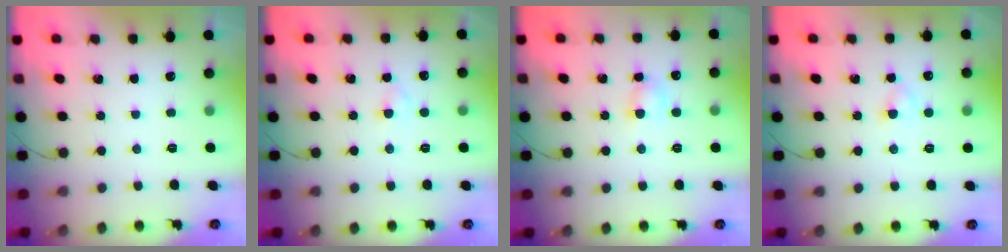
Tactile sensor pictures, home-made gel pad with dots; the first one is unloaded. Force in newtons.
{"total": 2.1, "press": 1.9, "slide": 0.9}
{"total": 3.8, "press": 3.6, "slide": 1.3}
{"total": 2.6, "press": 2.3, "slide": 1.2}